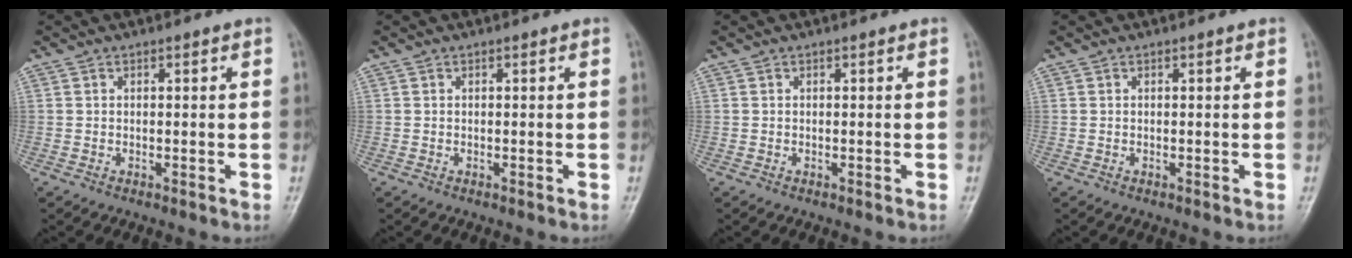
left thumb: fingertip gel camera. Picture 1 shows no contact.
{"total": 0.0}
{"total": 0.0}
{"total": 0.0}